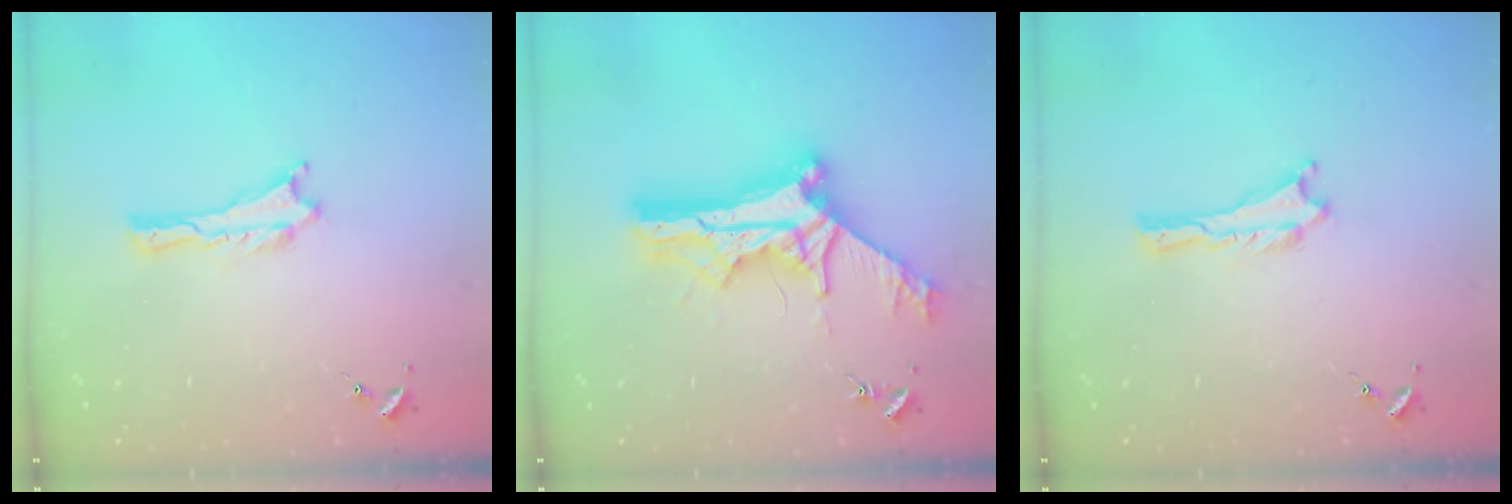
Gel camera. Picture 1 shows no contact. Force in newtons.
{"total": 14.7, "press": 14.7, "slide": 1.3}
{"total": 0.0}